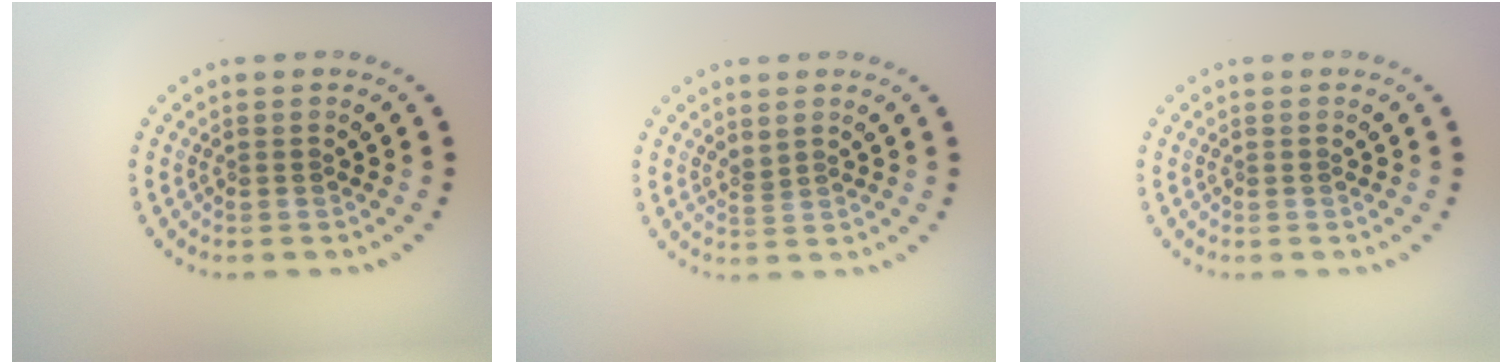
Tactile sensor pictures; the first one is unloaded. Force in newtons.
{"total": 0.8, "press": 0.3, "slide": 0.7}
{"total": 0.0}